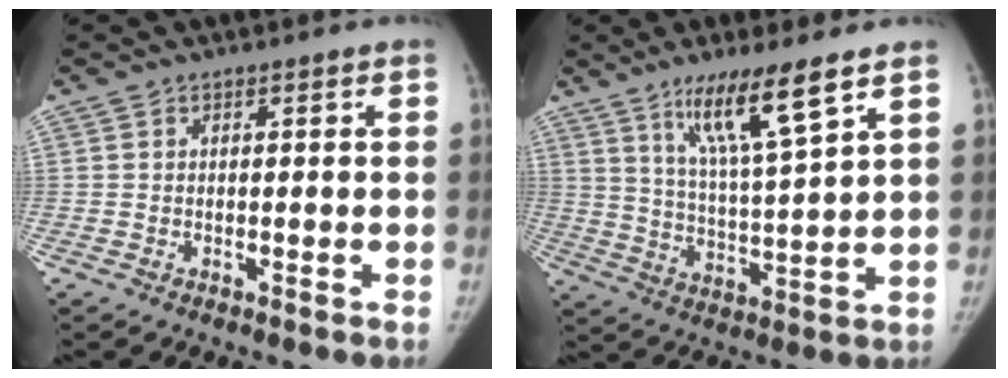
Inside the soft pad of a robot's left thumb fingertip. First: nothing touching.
{"total": 12.3, "force": [7.6, 0.9, 9.6], "torque": [-0.176, -0.045, 0.143]}